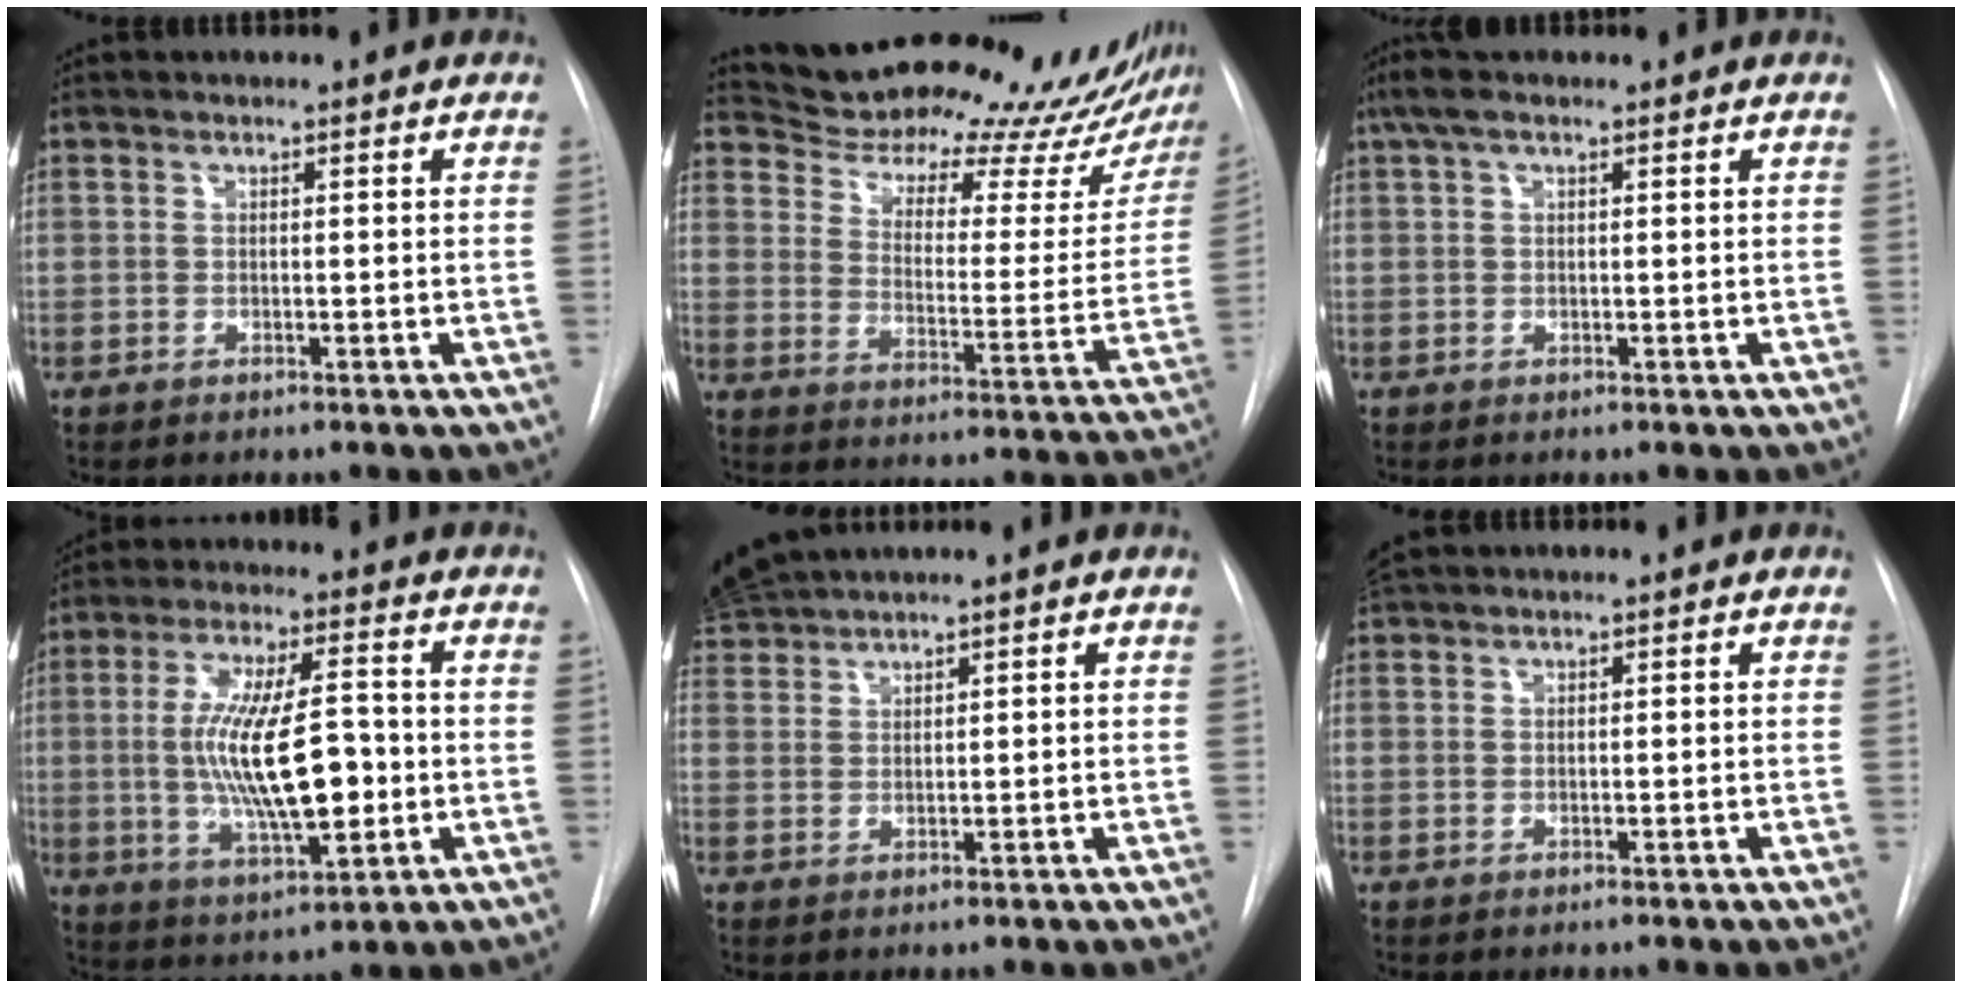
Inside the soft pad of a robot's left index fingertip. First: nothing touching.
{"total": 31.5, "force": [29.6, 6.1, 8.9], "torque": [-0.143, -0.109, 0.365]}
{"total": 3.9, "force": [2.5, 1.2, 2.7], "torque": [-0.061, 0.030, 0.048]}
{"total": 14.9, "force": [-1.0, 4.1, 14.3], "torque": [-0.269, -0.001, -0.010]}
{"total": 4.2, "force": [4.1, -0.8, 0.5], "torque": [-0.024, 0.021, 0.088]}
{"total": 1.7, "force": [1.6, -0.1, 0.4], "torque": [-0.010, 0.023, 0.037]}